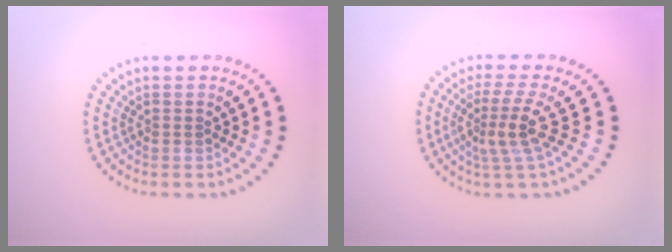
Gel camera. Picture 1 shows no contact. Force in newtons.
{"total": 3.3, "press": 2.4, "slide": 2.3}